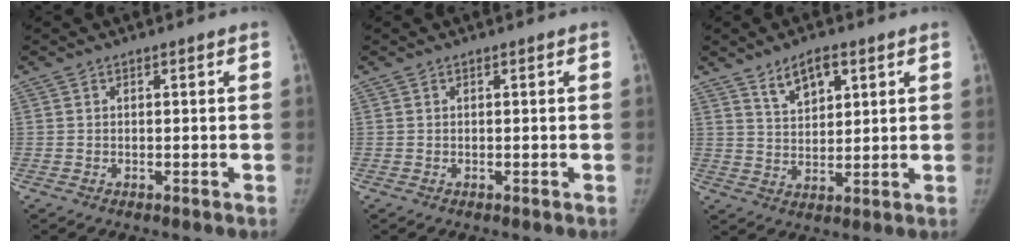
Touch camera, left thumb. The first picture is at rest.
{"total": 0.0}
{"total": 6.7, "force": [3.9, 3.5, 4.2], "torque": [-0.053, -0.023, 0.071]}